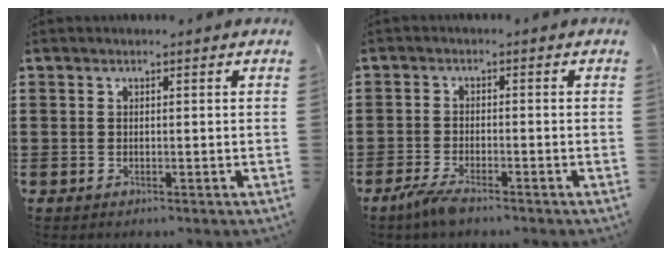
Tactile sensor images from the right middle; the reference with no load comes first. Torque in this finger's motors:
{"motor_torque": [2.14, 0.00, 0.20, 0.10]}